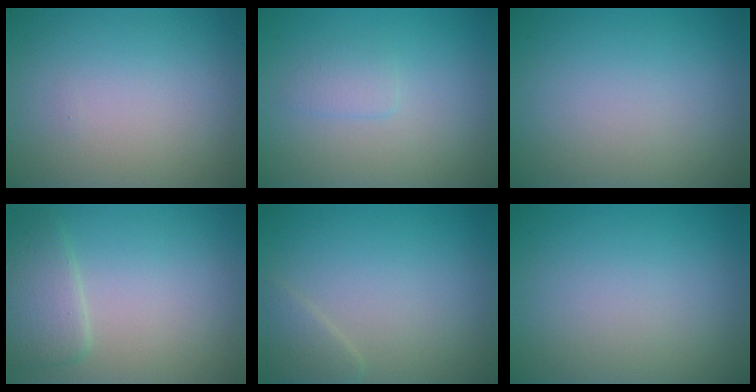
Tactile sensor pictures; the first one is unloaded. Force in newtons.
{"total": 1.2, "press": 1.2, "slide": 0.1}
{"total": 0.0}
{"total": 2.8, "press": 2.8, "slide": 0.2}
{"total": 1.4, "press": 1.4, "slide": 0.2}
{"total": 0.0}